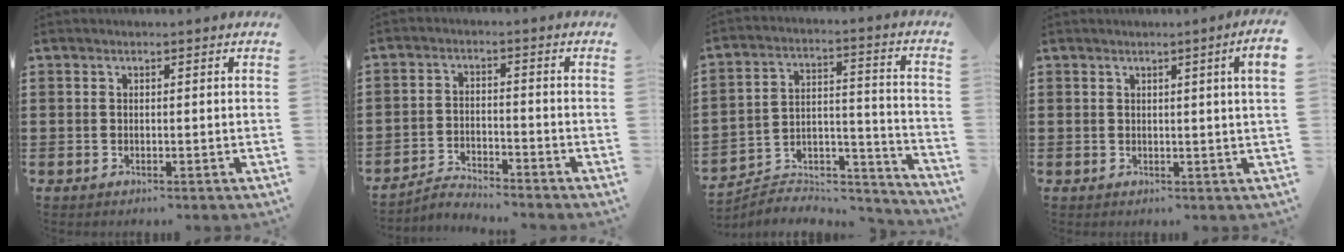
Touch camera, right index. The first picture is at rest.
{"total": 3.1, "force": [-3.1, 0.2, 0.2], "torque": [-0.011, 0.004, -0.065]}
{"total": 5.4, "force": [-5.1, 1.7, 0.7], "torque": [-0.010, 0.006, -0.103]}
{"total": 2.5, "force": [0.8, -0.7, 2.3], "torque": [-0.041, -0.008, 0.011]}